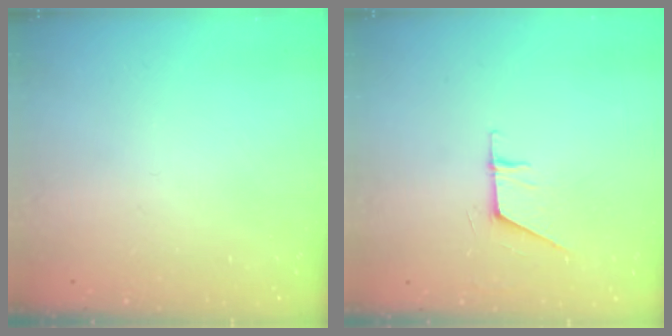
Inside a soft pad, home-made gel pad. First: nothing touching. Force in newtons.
{"total": 5.8, "press": 5.8, "slide": 0.6}